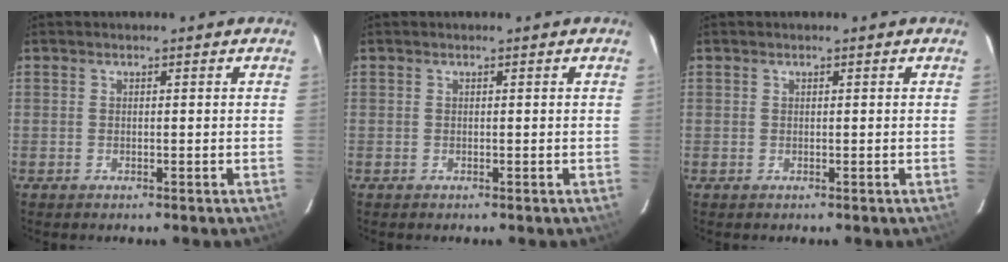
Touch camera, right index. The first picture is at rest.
{"total": 0.0}
{"total": 0.6, "force": [0.0, 0.6, -0.1], "torque": [0.003, 0.003, 0.000]}